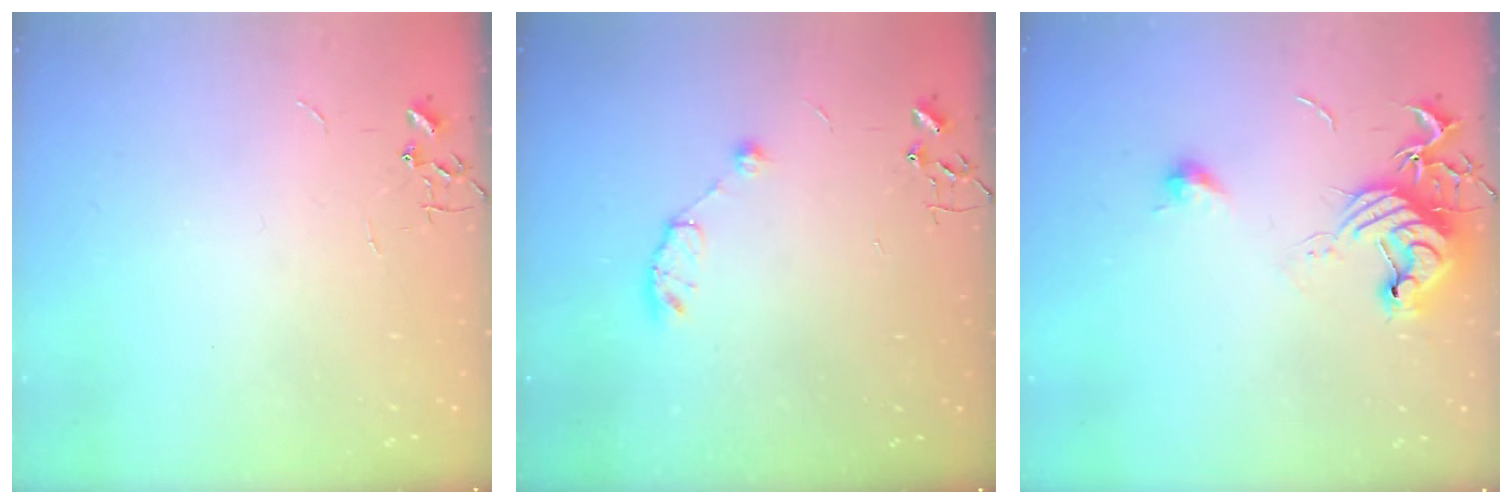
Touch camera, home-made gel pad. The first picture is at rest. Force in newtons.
{"total": 8.1, "press": 8.0, "slide": 1.0}
{"total": 13.7, "press": 13.7, "slide": 0.9}